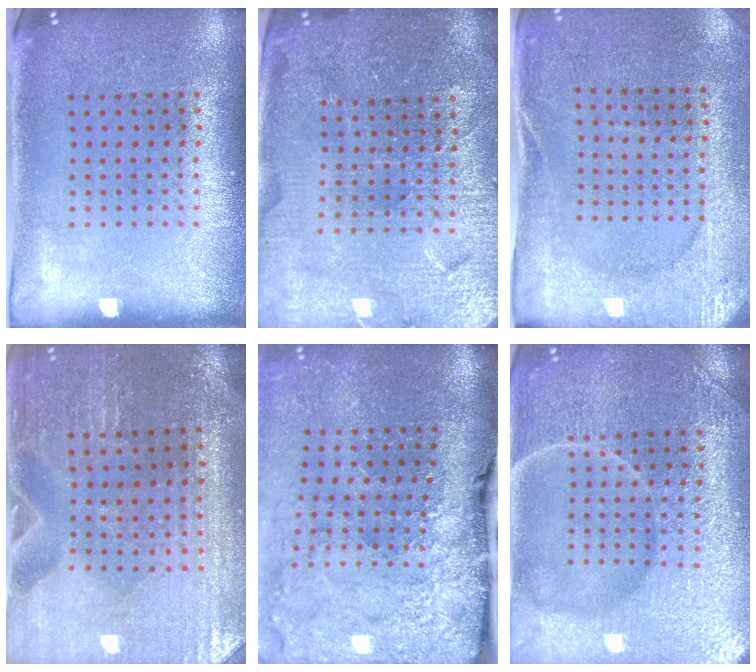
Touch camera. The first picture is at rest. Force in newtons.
{"total": 4.3, "press": 4.1, "slide": 1.2}
{"total": 2.6, "press": 2.5, "slide": 0.5}
{"total": 1.2, "press": 1.2, "slide": 0.0}
{"total": 4.7, "press": 3.6, "slide": 3.0}
{"total": 7.4, "press": 7.4, "slide": 1.0}